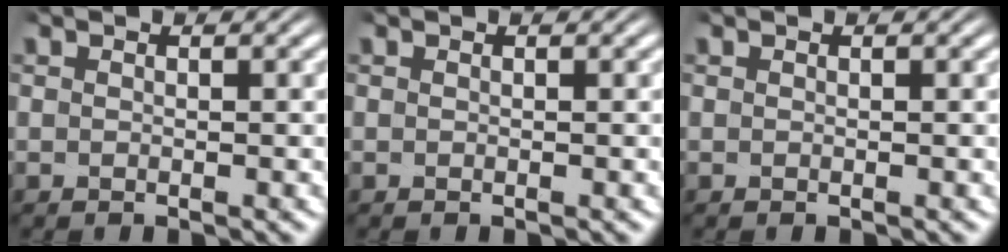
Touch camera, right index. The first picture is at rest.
{"total": 0.0}
{"total": 0.0}